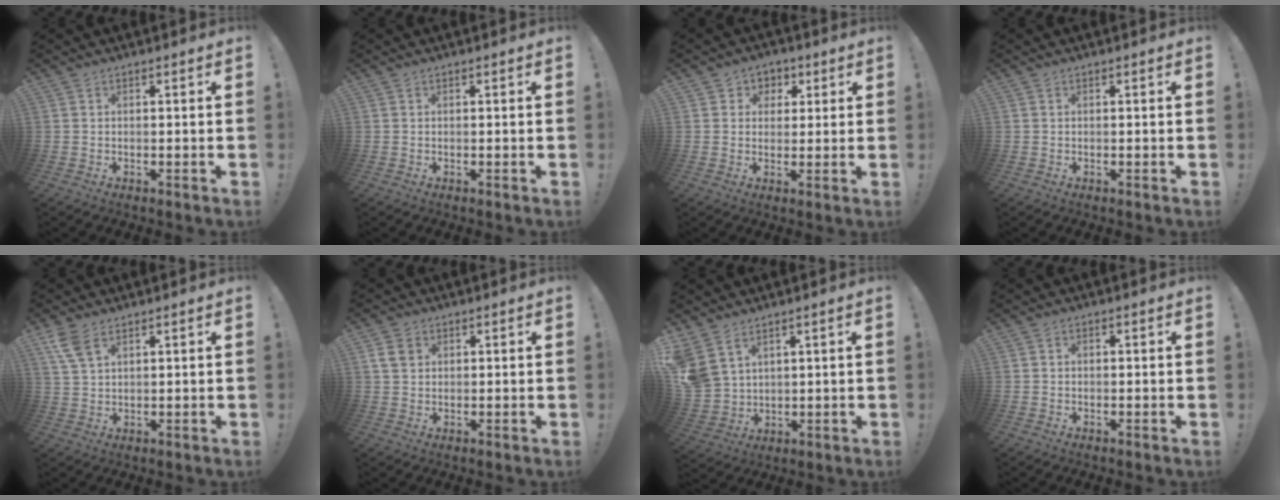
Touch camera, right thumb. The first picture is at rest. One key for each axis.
{"total": 0.0}
{"total": 4.9, "fx": 0.7, "fy": 4.8, "fz": 0.9, "tx": 0.002, "ty": -0.002, "tz": 0.012}
{"total": 0.0}
{"total": 6.4, "fx": 3.8, "fy": 2.9, "fz": 4.2, "tx": -0.080, "ty": -0.009, "tz": 0.074}
{"total": 4.9, "fx": 1.6, "fy": 3.6, "fz": 2.8, "tx": -0.049, "ty": 0.001, "tz": 0.032}
{"total": 8.1, "fx": 5.4, "fy": 4.8, "fz": 3.6, "tx": -0.080, "ty": -0.028, "tz": 0.113}
{"total": 0.7, "fx": -0.3, "fy": 0.6, "fz": 0.2, "tx": -0.007, "ty": 0.005, "tz": -0.005}